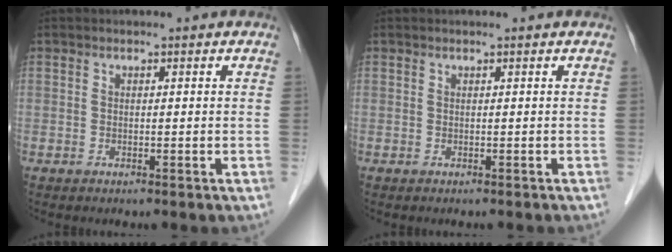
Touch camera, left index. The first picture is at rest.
{"total": 1.1, "force": [-1.0, 0.0, 0.5], "torque": [-0.010, 0.000, -0.010]}